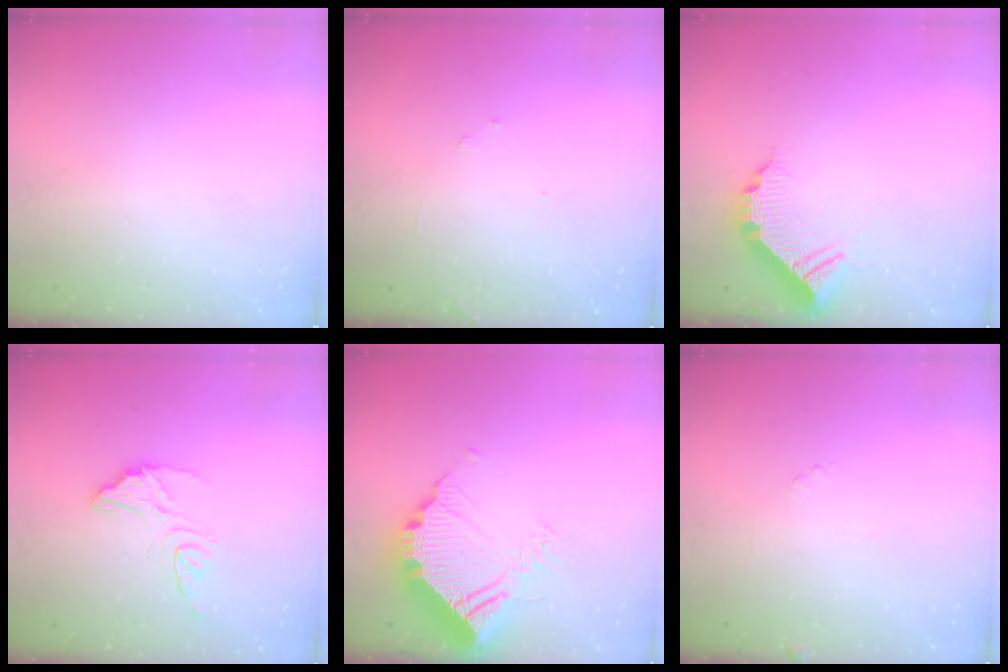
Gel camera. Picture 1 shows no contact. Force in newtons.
{"total": 6.9, "press": 6.9, "slide": 0.3}
{"total": 10.1, "press": 10.1, "slide": 0.7}
{"total": 12.8, "press": 12.7, "slide": 0.8}
{"total": 14.3, "press": 14.3, "slide": 1.2}
{"total": 5.5, "press": 5.5, "slide": 0.4}